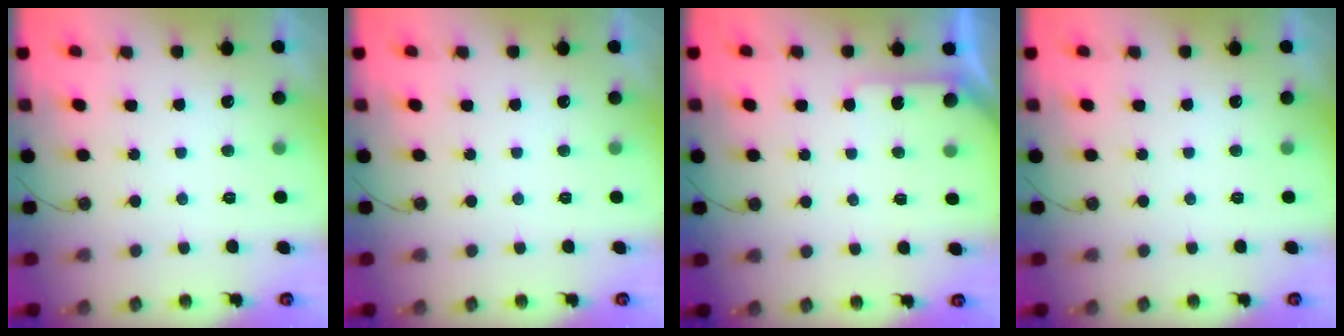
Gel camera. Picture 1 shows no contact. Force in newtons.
{"total": 0.0}
{"total": 4.9, "press": 4.9, "slide": 0.4}
{"total": 0.0}